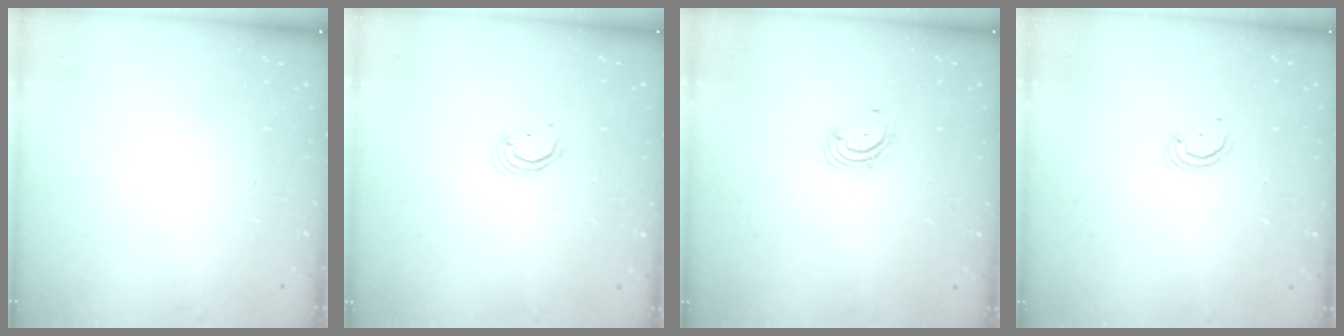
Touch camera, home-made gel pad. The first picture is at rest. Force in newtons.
{"total": 2.4, "press": 2.4, "slide": 0.1}
{"total": 3.4, "press": 3.4, "slide": 0.3}
{"total": 2.4, "press": 2.4, "slide": 0.2}